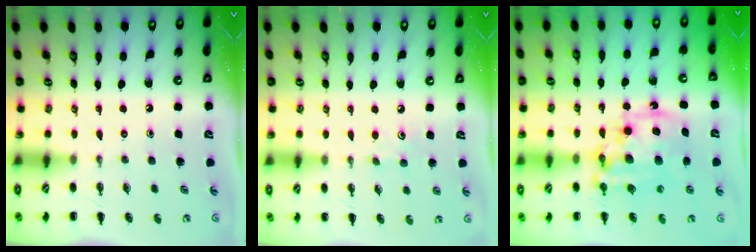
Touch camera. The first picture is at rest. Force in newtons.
{"total": 5.6, "press": 5.4, "slide": 1.6}
{"total": 14.6, "press": 14.1, "slide": 3.6}